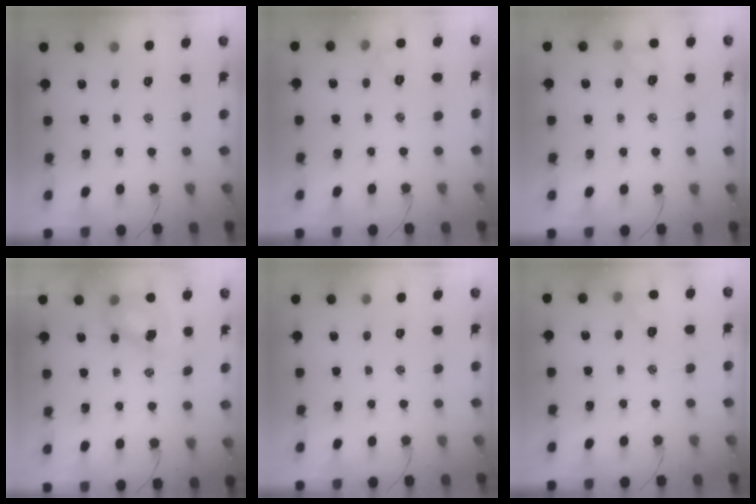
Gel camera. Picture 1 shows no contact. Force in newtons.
{"total": 4.1, "press": 4.0, "slide": 1.1}
{"total": 6.0, "press": 5.8, "slide": 1.3}
{"total": 7.6, "press": 7.5, "slide": 1.0}
{"total": 0.0}
{"total": 5.2, "press": 5.0, "slide": 1.5}